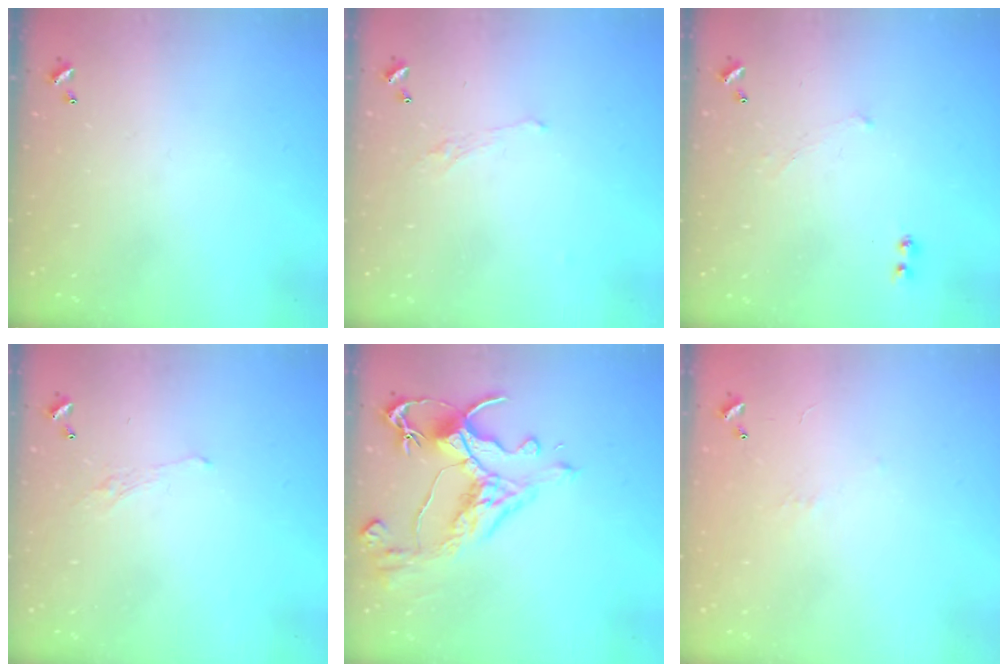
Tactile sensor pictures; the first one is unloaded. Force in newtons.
{"total": 0.9, "press": 0.4, "slide": 0.8}
{"total": 1.1, "press": 0.9, "slide": 0.5}
{"total": 0.5, "press": 0.2, "slide": 0.5}
{"total": 5.5, "press": 5.3, "slide": 1.5}
{"total": 6.0, "press": 6.0, "slide": 0.7}